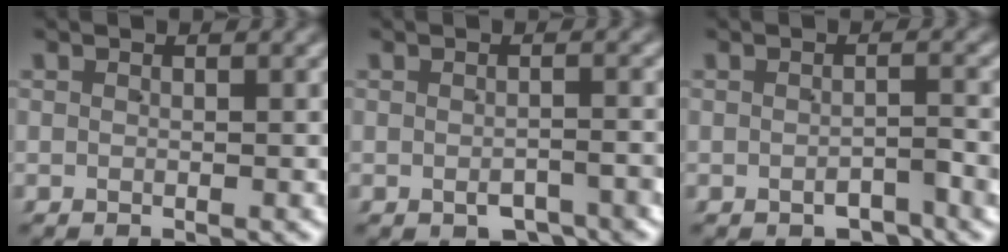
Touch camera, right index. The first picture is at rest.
{"total": 2.7, "force": [-2.0, 1.2, 1.4], "torque": [-0.018, -0.005, -0.030]}
{"total": 2.0, "force": [-1.6, 0.8, 1.0], "torque": [-0.010, 0.002, -0.026]}